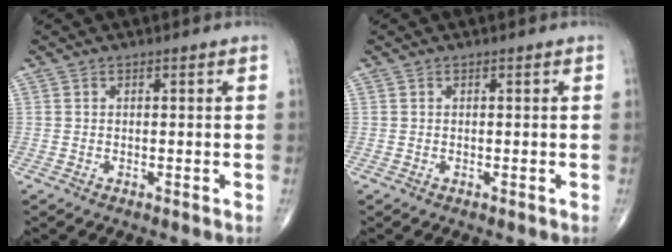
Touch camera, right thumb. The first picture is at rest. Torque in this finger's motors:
{"motor_torque": [-0.28, -0.09, -0.02, -0.03, 0.01]}